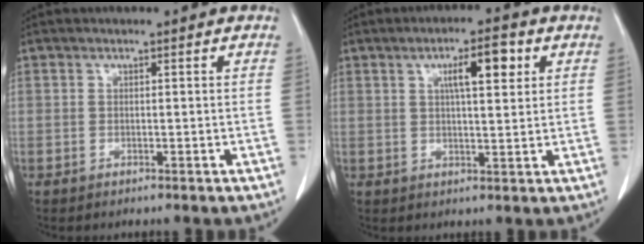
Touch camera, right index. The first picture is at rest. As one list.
[{"total": 6.4, "force": [2.5, 1.3, 5.8], "torque": [-0.095, 0.009, 0.038]}]